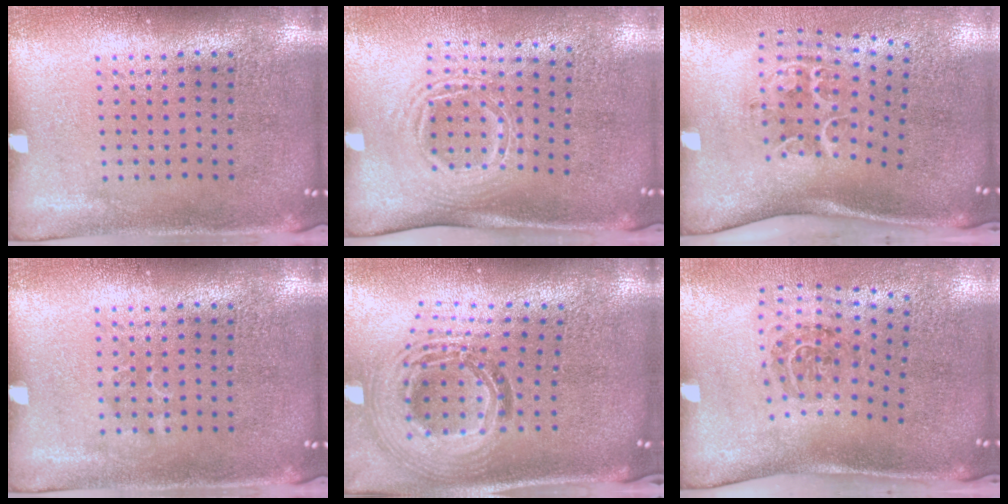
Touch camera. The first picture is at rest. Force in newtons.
{"total": 1.7, "press": 1.2, "slide": 1.2}
{"total": 2.0, "press": 1.4, "slide": 1.4}
{"total": 0.7, "press": 0.7, "slide": 0.2}
{"total": 1.9, "press": 1.5, "slide": 1.1}
{"total": 1.9, "press": 1.2, "slide": 1.5}